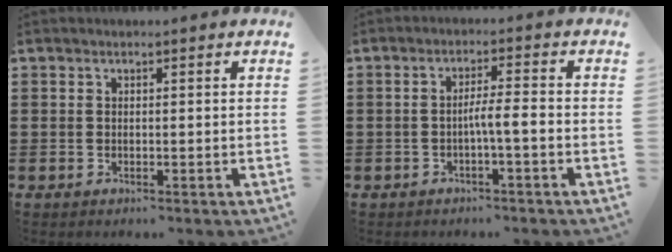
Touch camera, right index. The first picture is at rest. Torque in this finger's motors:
{"motor_torque": [0.44, -0.16, 0.11, 0.10]}